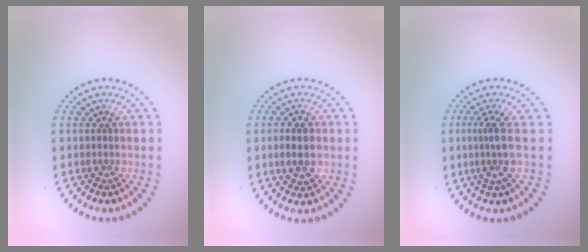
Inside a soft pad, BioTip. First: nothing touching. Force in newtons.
{"total": 2.8, "press": 2.8, "slide": 0.2}
{"total": 2.5, "press": 1.9, "slide": 1.7}